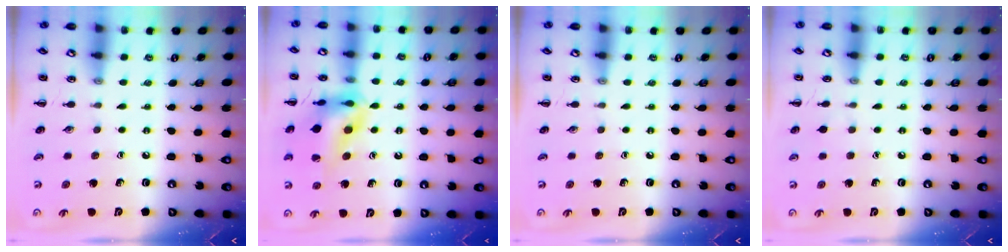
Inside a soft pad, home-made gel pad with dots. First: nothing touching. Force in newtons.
{"total": 15.9, "press": 15.8, "slide": 1.7}
{"total": 0.0}
{"total": 3.3, "press": 3.1, "slide": 1.1}